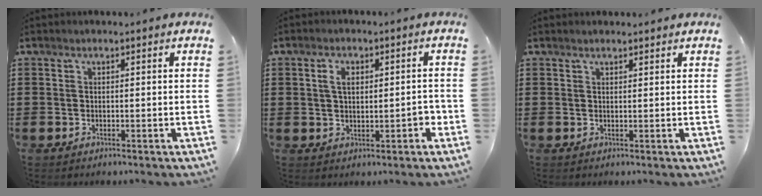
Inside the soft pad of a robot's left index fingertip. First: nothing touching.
{"total": 4.1, "force": [0.4, 2.0, 3.5], "torque": [-0.061, 0.008, 0.002]}
{"total": 0.9, "force": [0.9, 0.2, 0.2], "torque": [-0.005, 0.001, 0.017]}